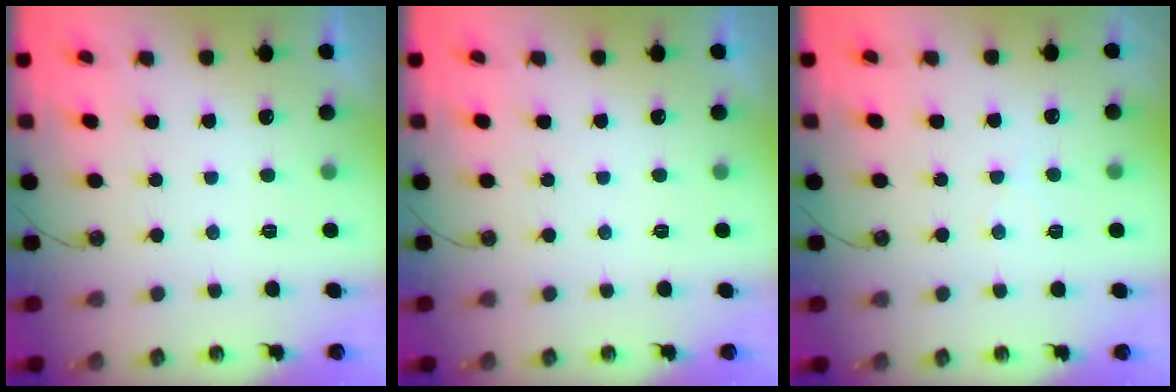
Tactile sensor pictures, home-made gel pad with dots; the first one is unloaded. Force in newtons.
{"total": 0.0}
{"total": 5.0, "press": 4.9, "slide": 0.7}